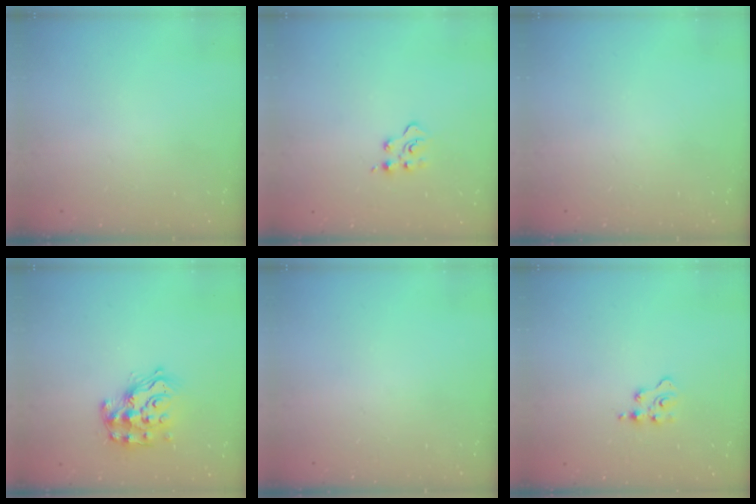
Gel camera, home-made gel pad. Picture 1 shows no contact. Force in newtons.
{"total": 4.0, "press": 4.0, "slide": 0.4}
{"total": 0.0}
{"total": 13.9, "press": 13.8, "slide": 1.0}
{"total": 0.0}
{"total": 2.9, "press": 2.9, "slide": 0.4}